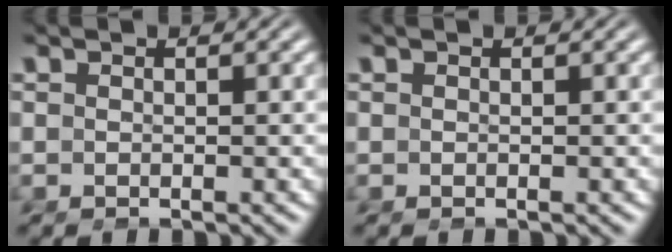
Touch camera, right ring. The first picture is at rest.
{"total": 0.0}